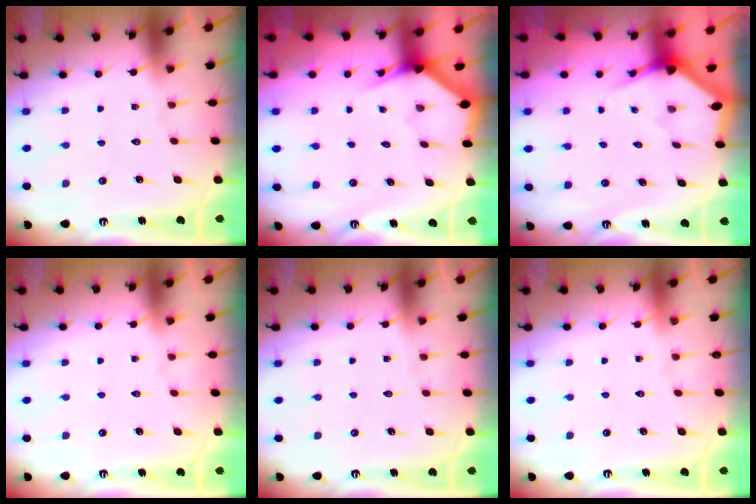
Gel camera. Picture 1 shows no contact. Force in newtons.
{"total": 2.9, "press": 2.9, "slide": 0.1}
{"total": 2.9, "press": 2.9, "slide": 0.2}
{"total": 0.0}
{"total": 0.0}
{"total": 0.0}